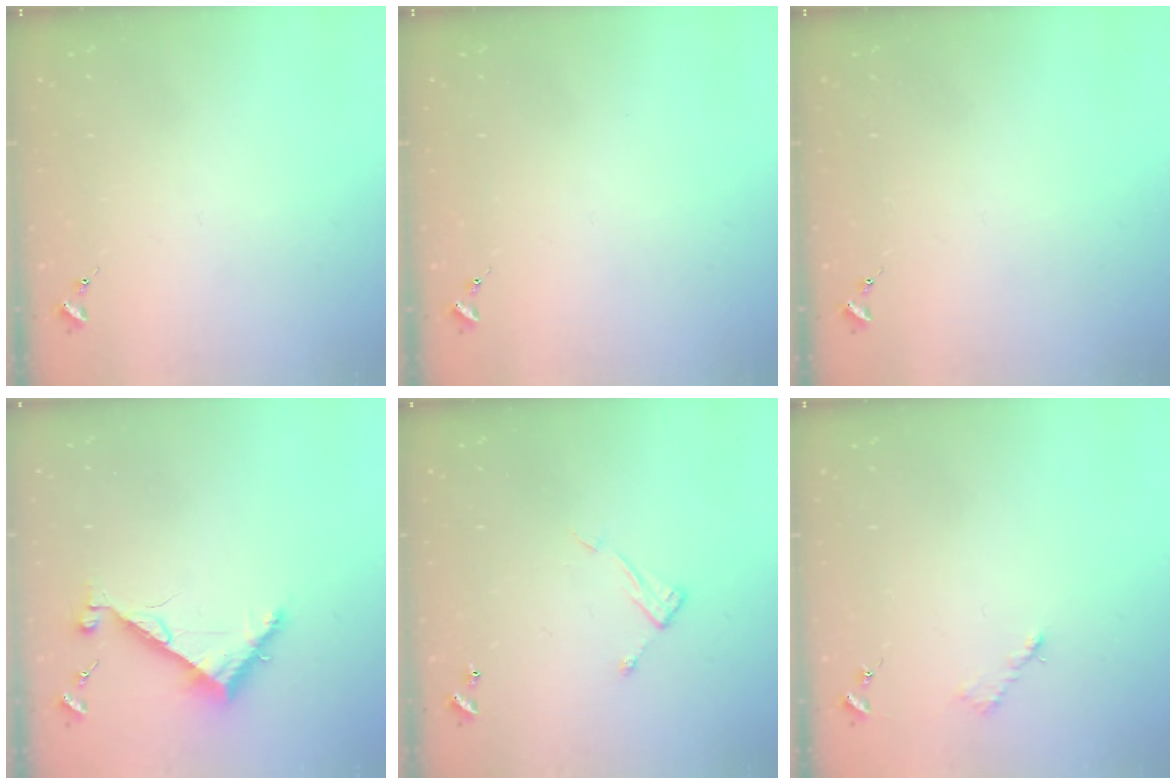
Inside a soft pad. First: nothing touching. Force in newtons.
{"total": 0.0}
{"total": 0.0}
{"total": 6.9, "press": 6.9, "slide": 0.6}
{"total": 7.1, "press": 7.1, "slide": 0.0}
{"total": 2.6, "press": 2.6, "slide": 0.4}